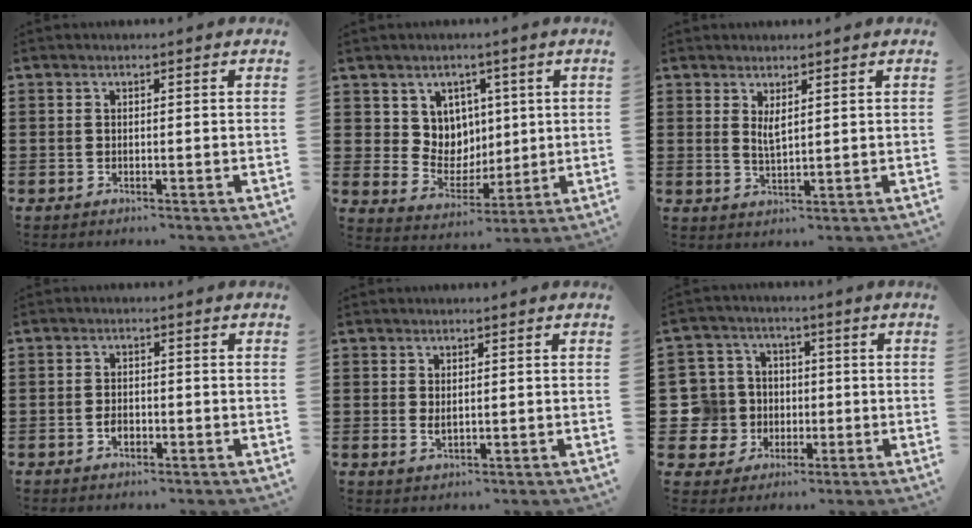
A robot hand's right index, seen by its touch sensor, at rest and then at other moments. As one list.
[{"total": 6.9, "force": [3.2, 6.1, 0.9], "torque": [-0.048, -0.010, 0.063]}, {"total": 2.4, "force": [1.4, 0.7, 1.8], "torque": [-0.038, 0.002, 0.025]}, {"total": 1.8, "force": [-0.8, 1.1, 1.2], "torque": [-0.025, -0.001, -0.013]}, {"total": 1.4, "force": [0.4, 0.7, 1.1], "torque": [-0.023, 0.002, 0.007]}, {"total": 8.4, "force": [-0.2, 8.3, 1.5], "torque": [-0.092, 0.010, -0.001]}]